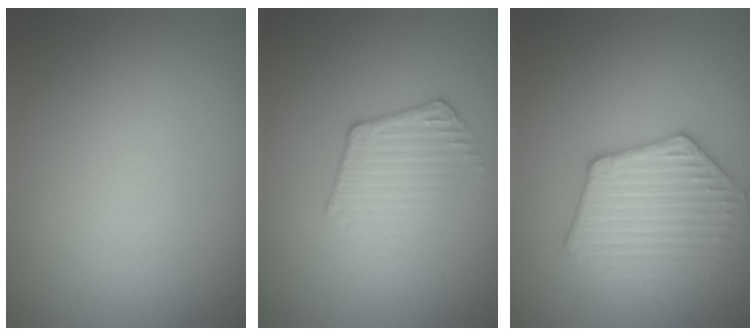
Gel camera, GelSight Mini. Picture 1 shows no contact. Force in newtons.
{"total": 2.1, "press": 1.5, "slide": 1.4}
{"total": 3.6, "press": 3.5, "slide": 0.5}